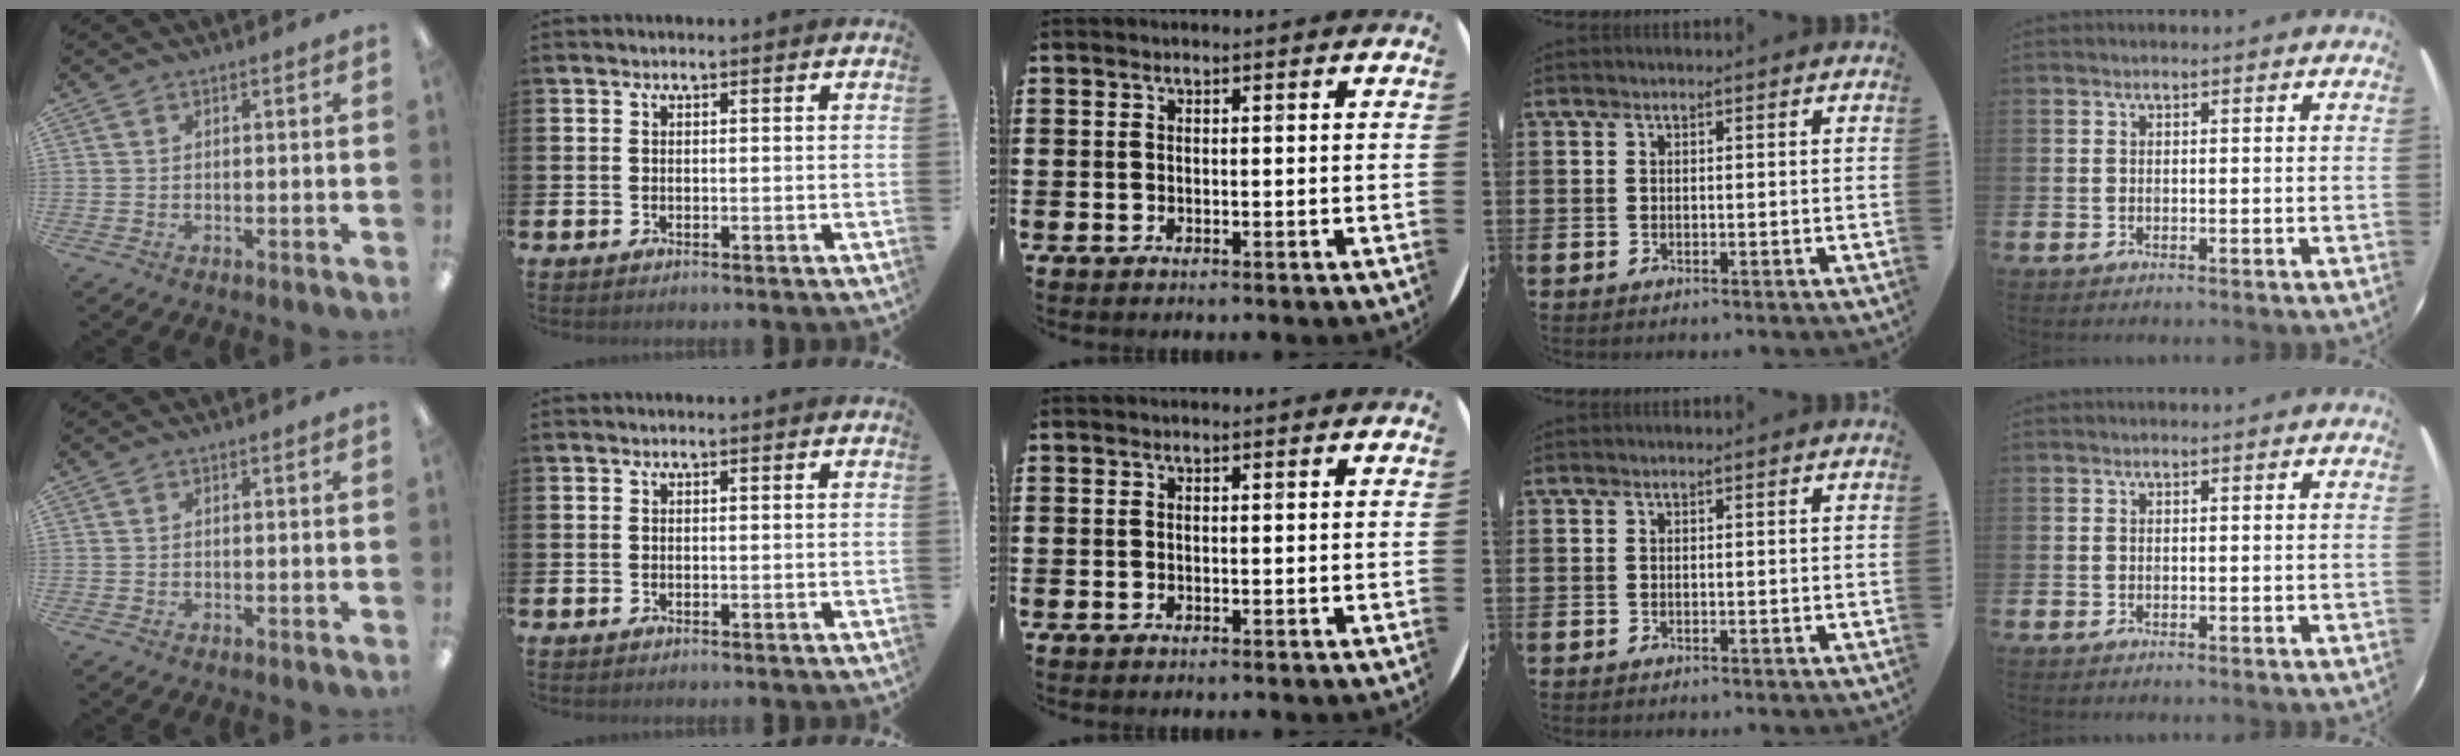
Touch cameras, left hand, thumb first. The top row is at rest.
{}